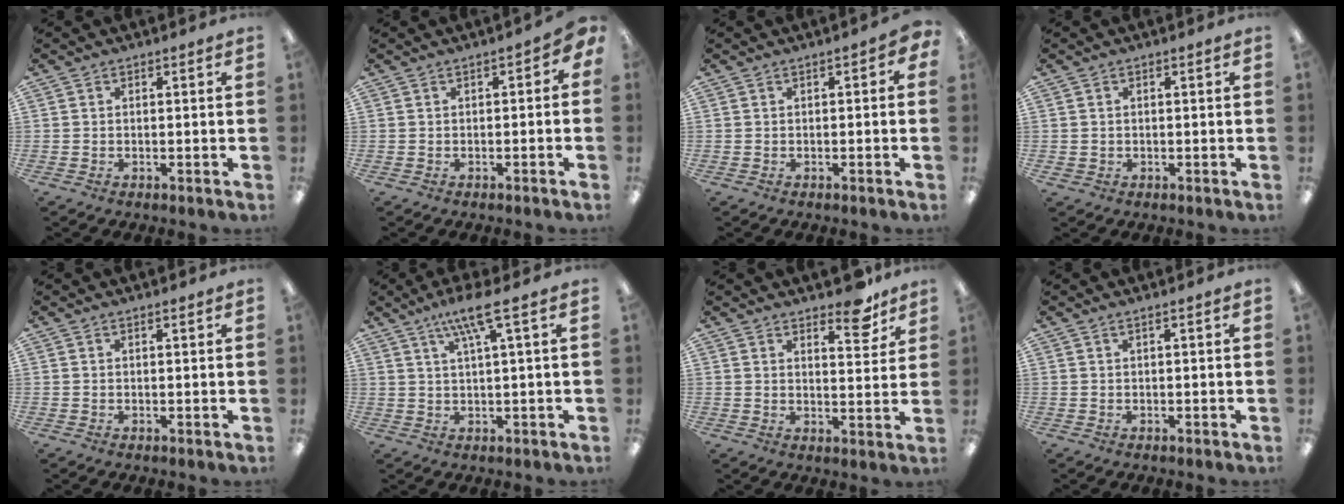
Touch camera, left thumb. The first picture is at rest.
{"total": 1.8, "force": [-0.9, 1.2, 1.0], "torque": [-0.019, 0.009, -0.018]}
{"total": 1.2, "force": [-0.6, 0.7, 0.8], "torque": [-0.014, 0.005, -0.011]}
{"total": 1.1, "force": [0.1, 1.0, -0.3], "torque": [0.003, 0.004, 0.000]}
{"total": 0.6, "force": [0.5, 0.0, 0.1], "torque": [-0.004, 0.002, 0.009]}
{"total": 7.9, "force": [4.0, 1.0, 6.7], "torque": [-0.128, -0.002, 0.067]}
{"total": 7.2, "force": [5.9, 2.5, 3.3], "torque": [-0.017, -0.044, 0.094]}
{"total": 0.8, "force": [0.4, 0.0, 0.7], "torque": [-0.014, -0.001, 0.008]}